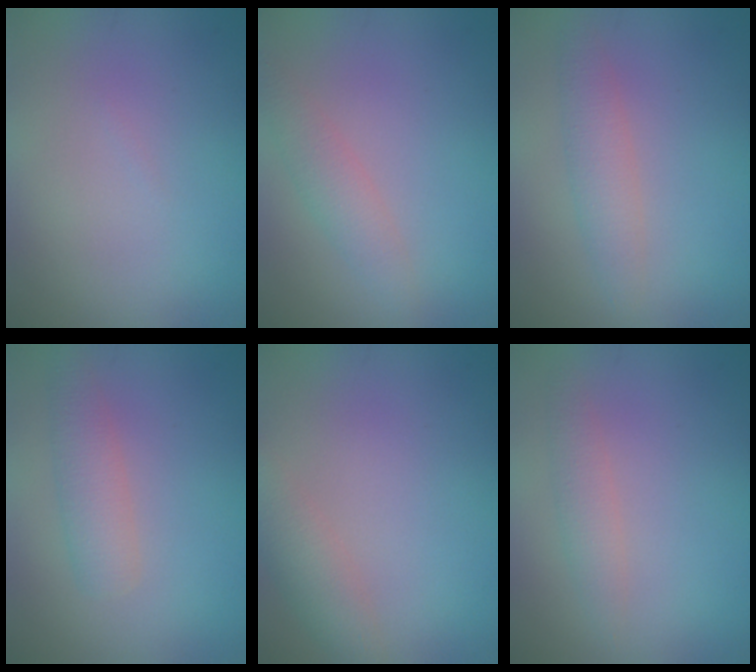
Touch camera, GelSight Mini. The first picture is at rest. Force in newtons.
{"total": 2.2, "press": 2.2, "slide": 0.1}
{"total": 2.4, "press": 2.4, "slide": 0.0}
{"total": 2.6, "press": 2.6, "slide": 0.2}
{"total": 2.6, "press": 2.6, "slide": 0.1}
{"total": 1.7, "press": 1.7, "slide": 0.1}